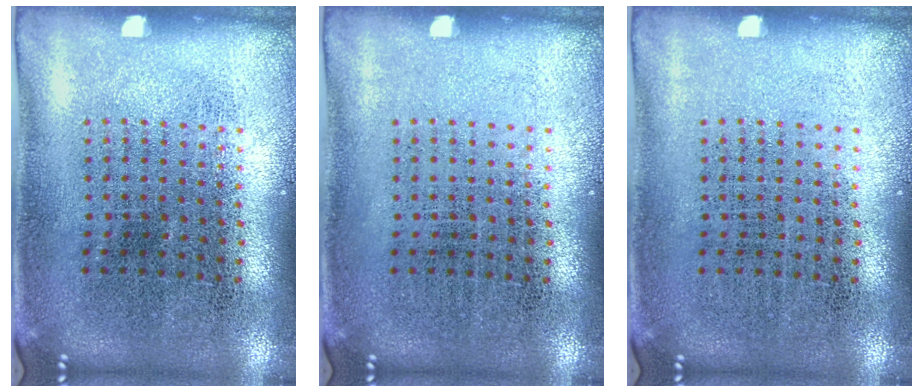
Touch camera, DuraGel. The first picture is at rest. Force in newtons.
{"total": 0.0}
{"total": 0.0}